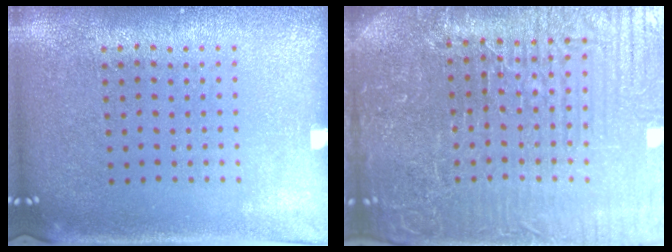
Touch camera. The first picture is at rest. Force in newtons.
{"total": 6.4, "press": 5.8, "slide": 2.6}